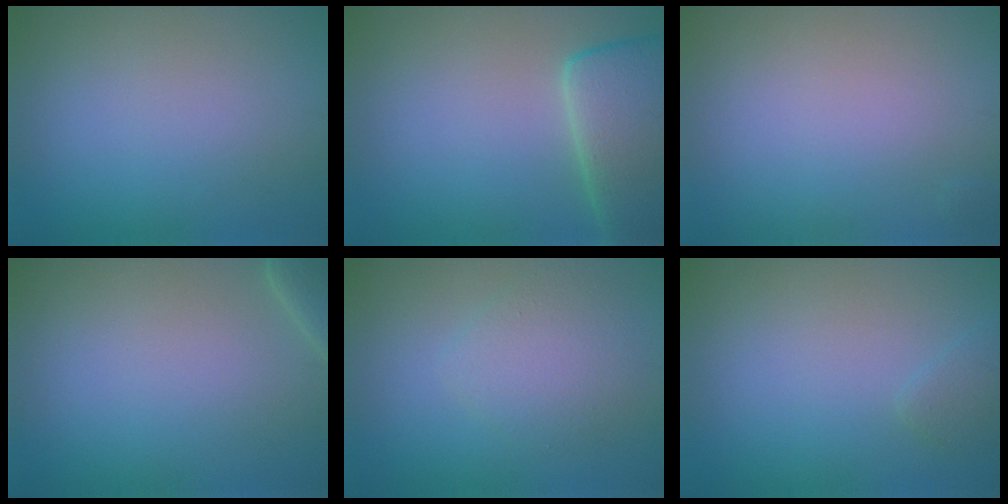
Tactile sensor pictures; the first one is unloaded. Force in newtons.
{"total": 7.7, "press": 7.7, "slide": 0.6}
{"total": 0.0}
{"total": 2.4, "press": 2.3, "slide": 0.4}
{"total": 2.9, "press": 2.9, "slide": 0.2}
{"total": 1.0, "press": 1.0, "slide": 0.1}